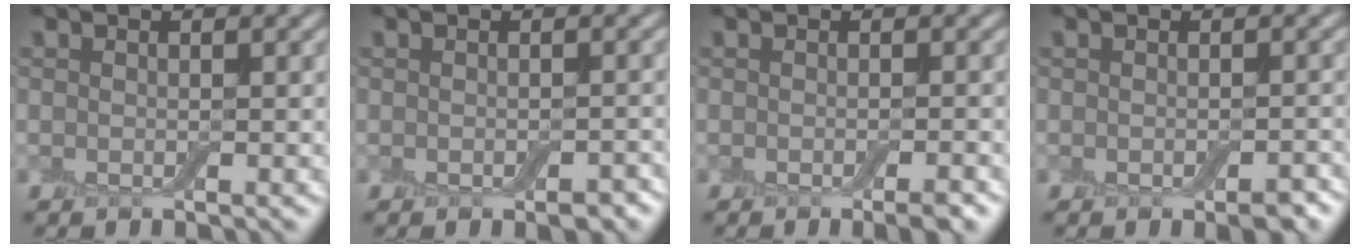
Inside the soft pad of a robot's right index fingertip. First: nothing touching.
{"total": 1.6, "force": [-0.8, 0.8, 1.1], "torque": [-0.018, -0.002, -0.009]}
{"total": 1.9, "force": [-1.1, 0.3, 1.5], "torque": [-0.018, -0.001, -0.017]}
{"total": 1.7, "force": [-0.9, 0.7, 1.3], "torque": [-0.018, -0.002, -0.011]}